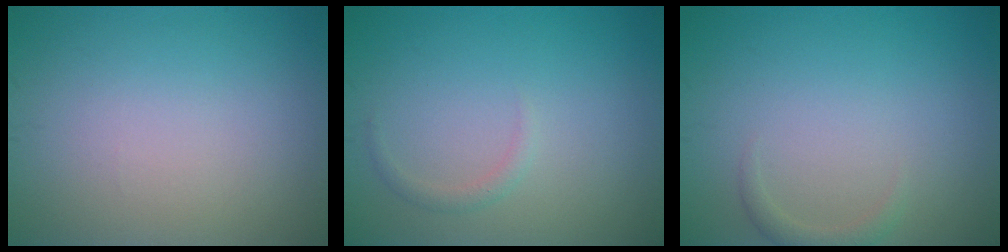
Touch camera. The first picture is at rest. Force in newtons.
{"total": 0.9, "press": 0.9, "slide": 0.0}
{"total": 1.2, "press": 1.2, "slide": 0.2}